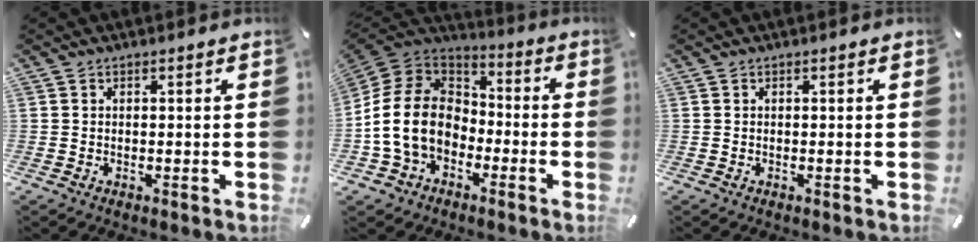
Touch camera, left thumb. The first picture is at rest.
{"total": 15.0, "force": [-4.0, 12.0, 8.1], "torque": [-0.197, 0.028, -0.075]}
{"total": 0.0}